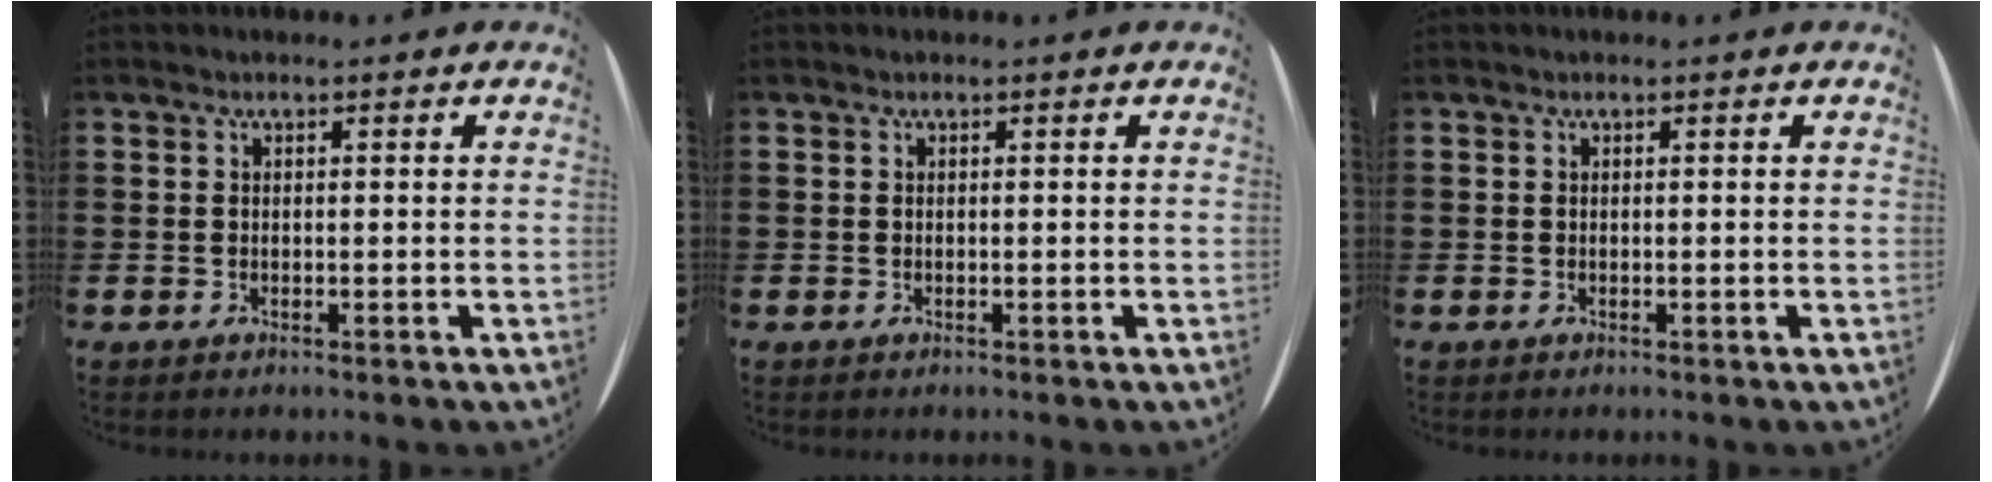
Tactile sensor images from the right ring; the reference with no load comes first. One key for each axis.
{"total": 0.0}
{"total": 0.0}